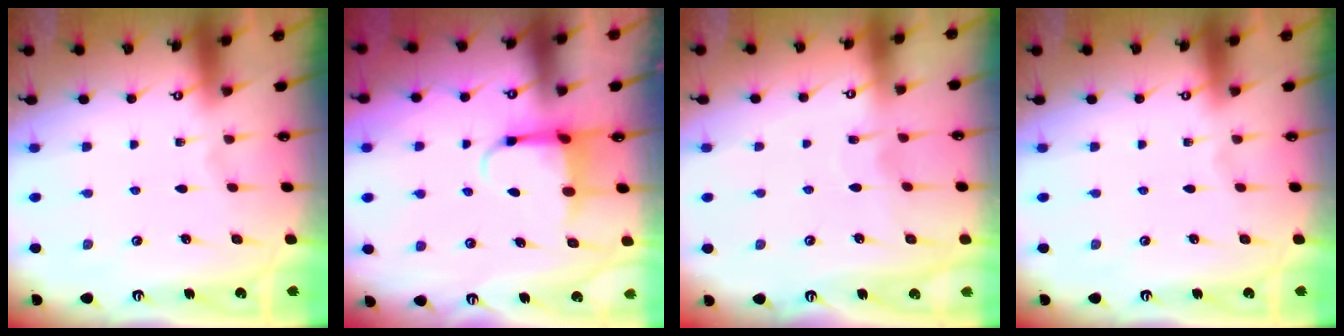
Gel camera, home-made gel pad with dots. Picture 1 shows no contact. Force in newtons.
{"total": 6.1, "press": 6.0, "slide": 1.3}
{"total": 6.7, "press": 6.7, "slide": 0.5}
{"total": 0.0}